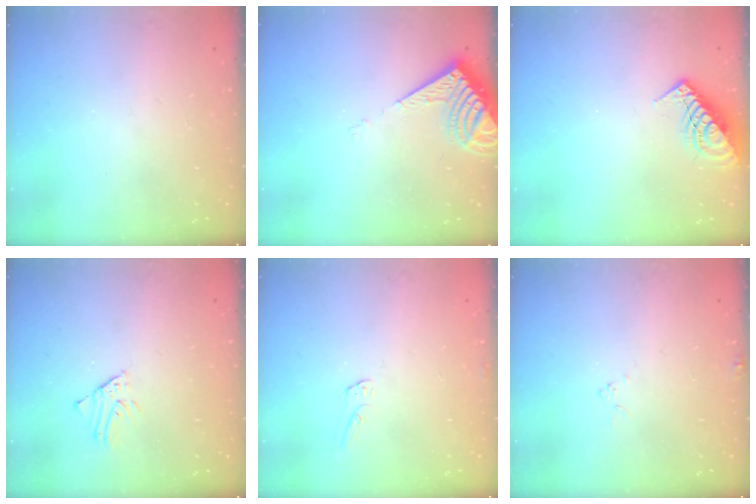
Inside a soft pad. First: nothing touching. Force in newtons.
{"total": 7.5, "press": 7.4, "slide": 0.9}
{"total": 12.3, "press": 12.2, "slide": 1.2}
{"total": 1.3, "press": 1.3, "slide": 0.1}
{"total": 4.7, "press": 4.7, "slide": 0.3}
{"total": 3.6, "press": 3.5, "slide": 0.4}